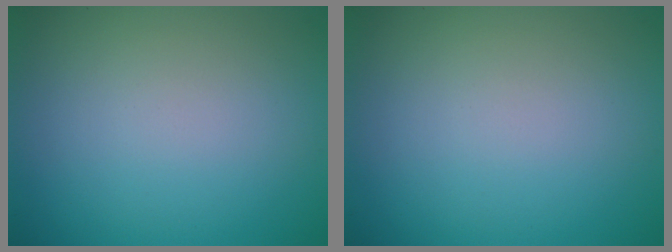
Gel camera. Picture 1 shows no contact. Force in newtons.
{"total": 0.0}